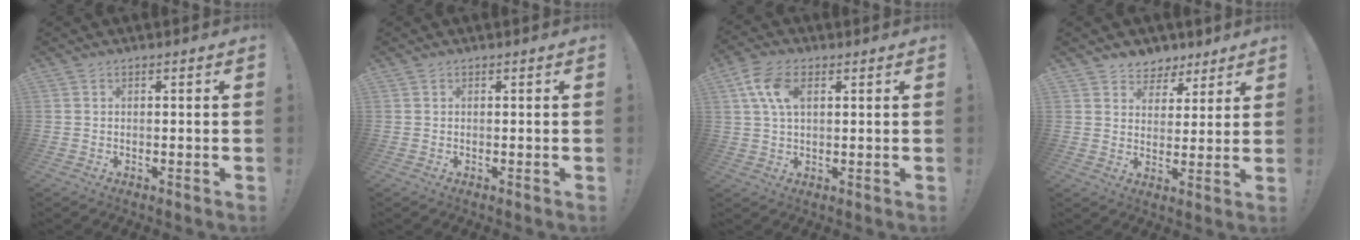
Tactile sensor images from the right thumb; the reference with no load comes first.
{"total": 0.0}
{"total": 9.2, "force": [3.1, 5.3, 6.8], "torque": [-0.139, 0.005, 0.058]}
{"total": 6.1, "force": [3.7, 4.8, 0.6], "torque": [-0.003, -0.027, 0.074]}